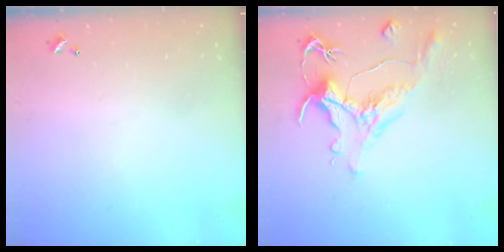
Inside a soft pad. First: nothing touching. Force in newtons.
{"total": 1.7, "press": 0.9, "slide": 1.4}